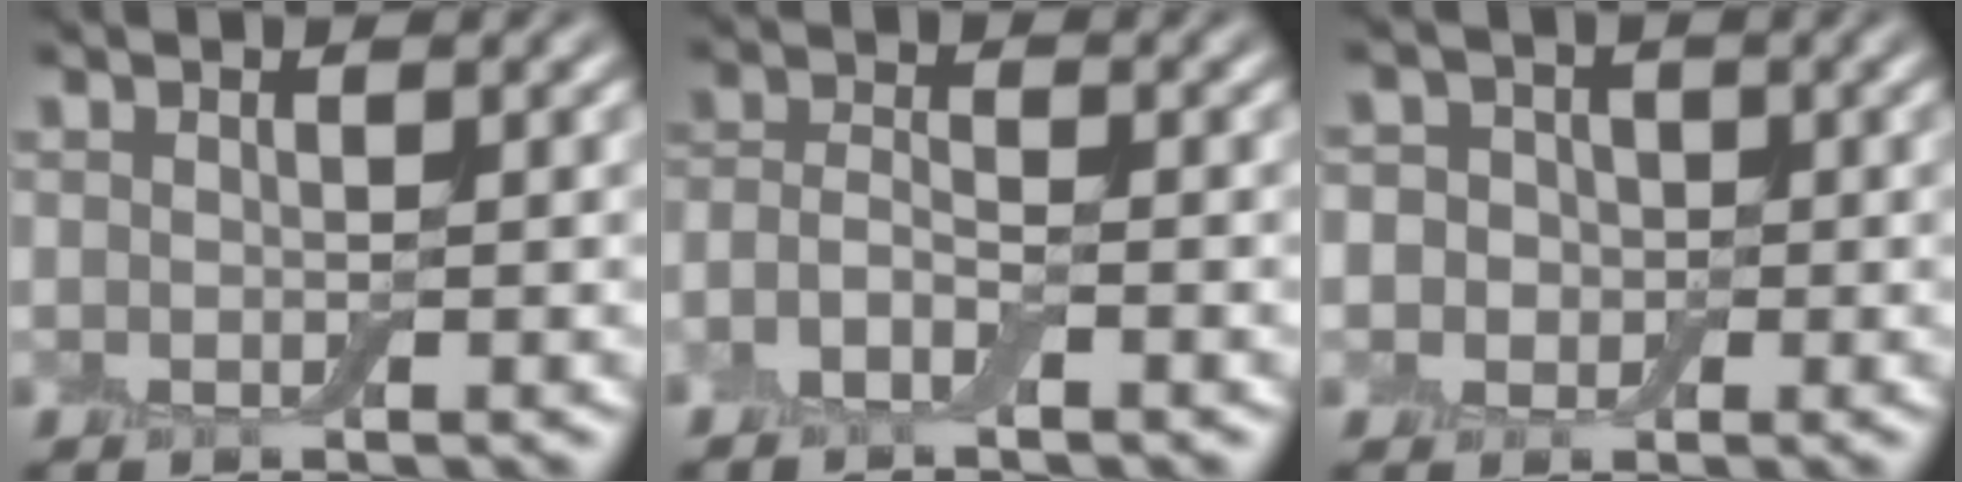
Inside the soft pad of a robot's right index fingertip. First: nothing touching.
{"total": 2.5, "force": [-1.5, 1.0, 1.7], "torque": [-0.039, 0.002, -0.041]}
{"total": 6.0, "force": [0.7, 5.5, 2.3], "torque": [-0.025, 0.049, -0.034]}